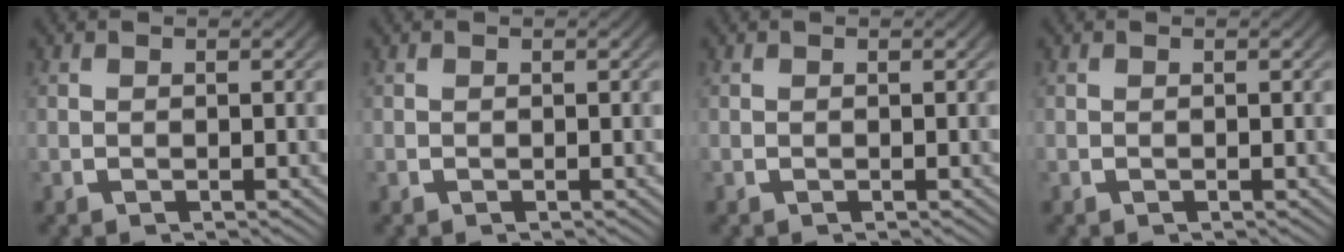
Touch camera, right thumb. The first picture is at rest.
{"total": 0.0}
{"total": 0.0}
{"total": 0.0}